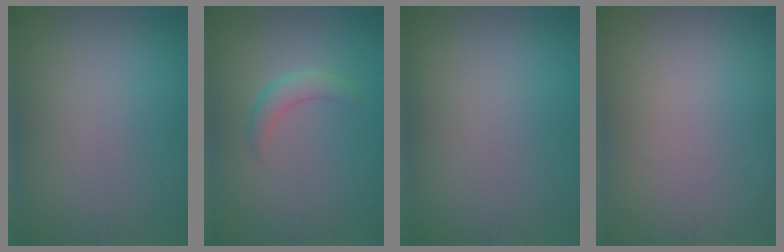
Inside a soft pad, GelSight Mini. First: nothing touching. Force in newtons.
{"total": 1.8, "press": 1.8, "slide": 0.0}
{"total": 0.0}
{"total": 0.0}